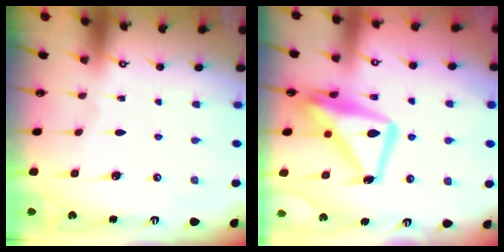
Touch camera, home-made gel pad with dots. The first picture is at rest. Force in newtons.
{"total": 14.8, "press": 14.7, "slide": 1.2}